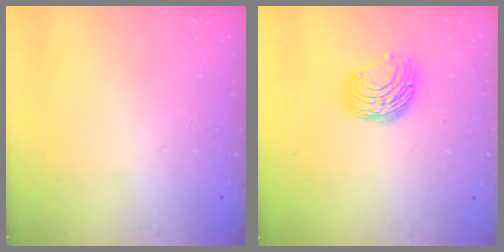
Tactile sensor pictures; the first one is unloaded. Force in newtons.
{"total": 9.5, "press": 9.5, "slide": 0.6}